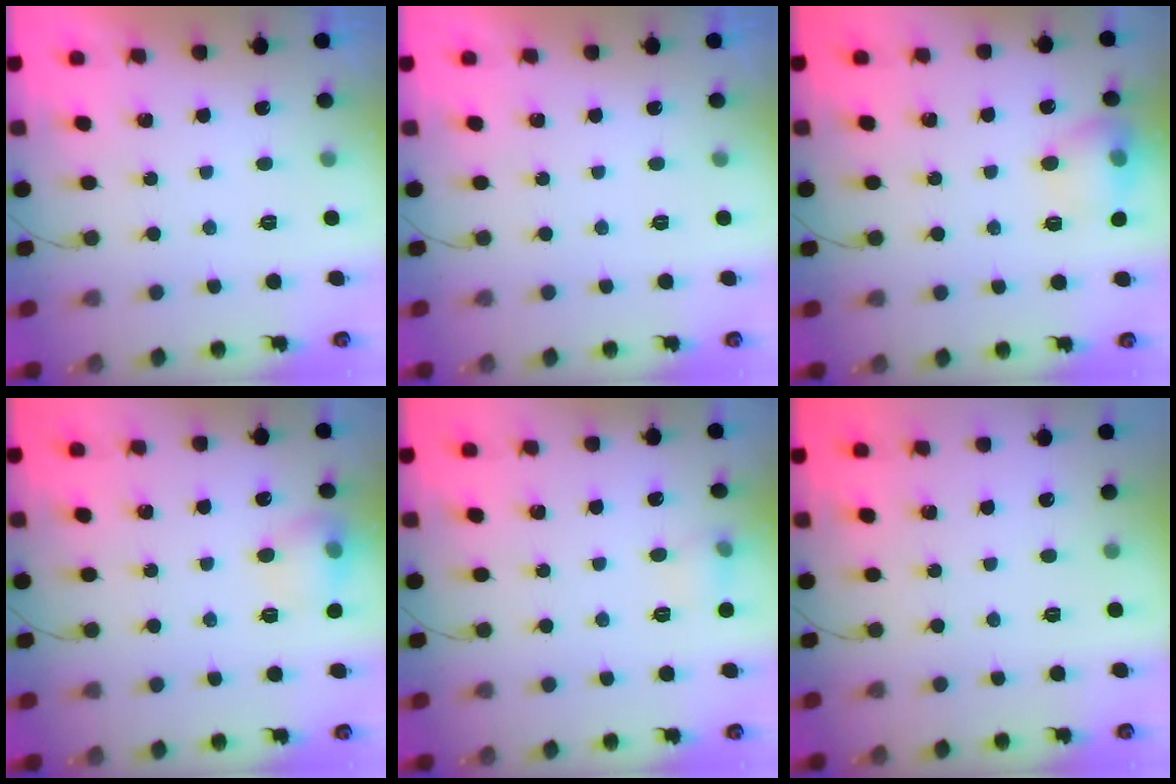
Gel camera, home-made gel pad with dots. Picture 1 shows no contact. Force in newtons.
{"total": 0.0}
{"total": 11.6, "press": 11.5, "slide": 1.6}
{"total": 10.1, "press": 10.0, "slide": 1.4}
{"total": 5.9, "press": 5.7, "slide": 1.7}
{"total": 0.0}